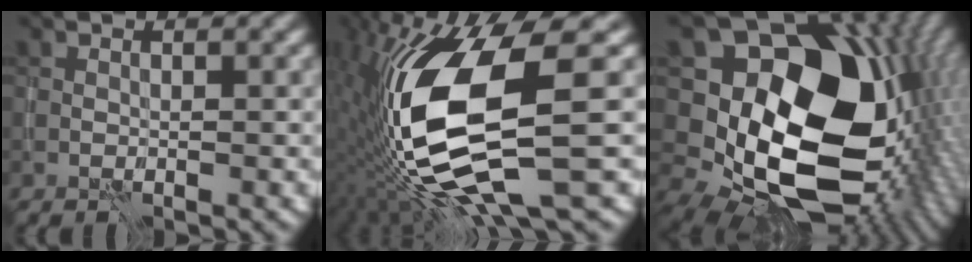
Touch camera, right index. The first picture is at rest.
{"total": 15.1, "force": [-2.7, 4.4, 14.2], "torque": [-0.287, -0.009, -0.040]}
{"total": 19.9, "force": [1.5, 14.6, 13.5], "torque": [-0.252, -0.048, 0.073]}